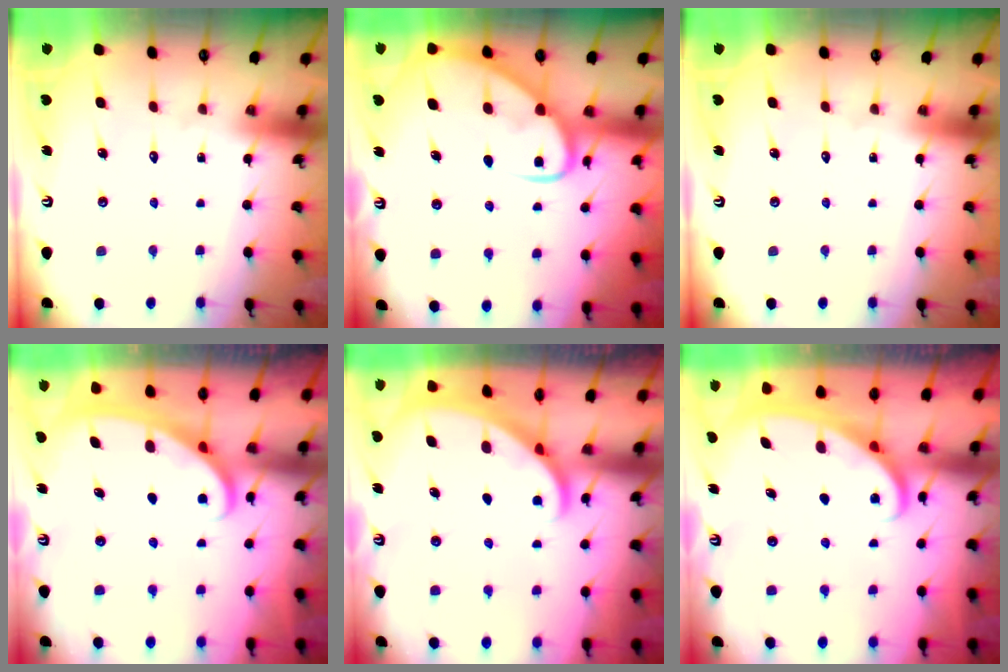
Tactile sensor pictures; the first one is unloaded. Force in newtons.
{"total": 12.0, "press": 12.0, "slide": 1.2}
{"total": 0.0}
{"total": 2.7, "press": 2.7, "slide": 0.3}
{"total": 1.8, "press": 1.8, "slide": 0.1}
{"total": 2.5, "press": 2.5, "slide": 0.3}